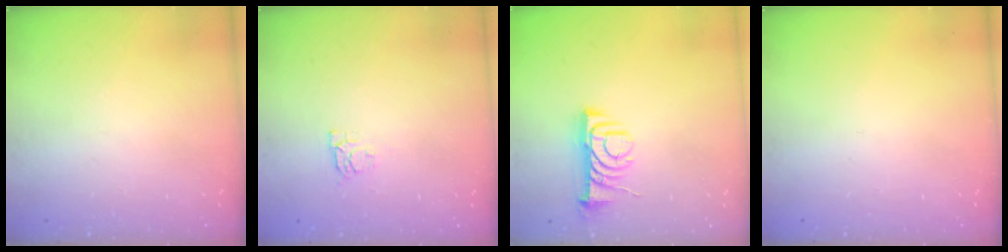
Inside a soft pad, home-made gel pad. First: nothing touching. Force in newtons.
{"total": 4.9, "press": 4.8, "slide": 0.6}
{"total": 8.2, "press": 8.2, "slide": 0.6}
{"total": 0.0}